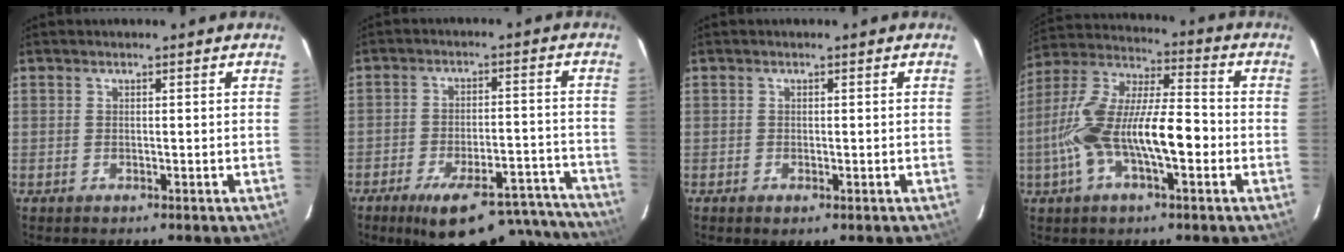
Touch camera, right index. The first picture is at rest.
{"total": 22.5, "force": [-18.9, 6.5, 10.4], "torque": [-0.157, 0.009, -0.237]}
{"total": 1.4, "force": [-0.6, 0.7, 1.0], "torque": [-0.018, -0.006, -0.009]}
{"total": 17.5, "force": [-4.1, 5.6, 16.0], "torque": [-0.308, 0.001, -0.078]}